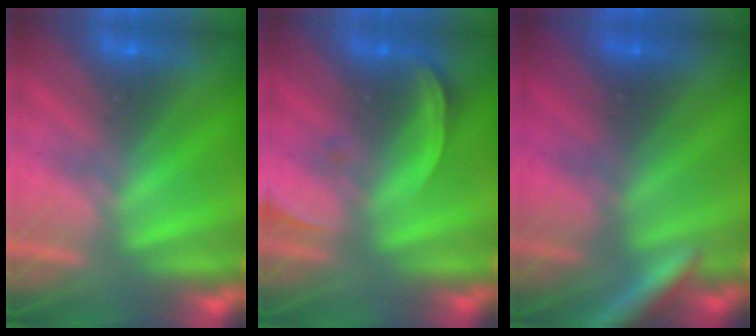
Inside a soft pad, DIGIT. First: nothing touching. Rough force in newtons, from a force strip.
{"total": 2.6}
{"total": 2.7}